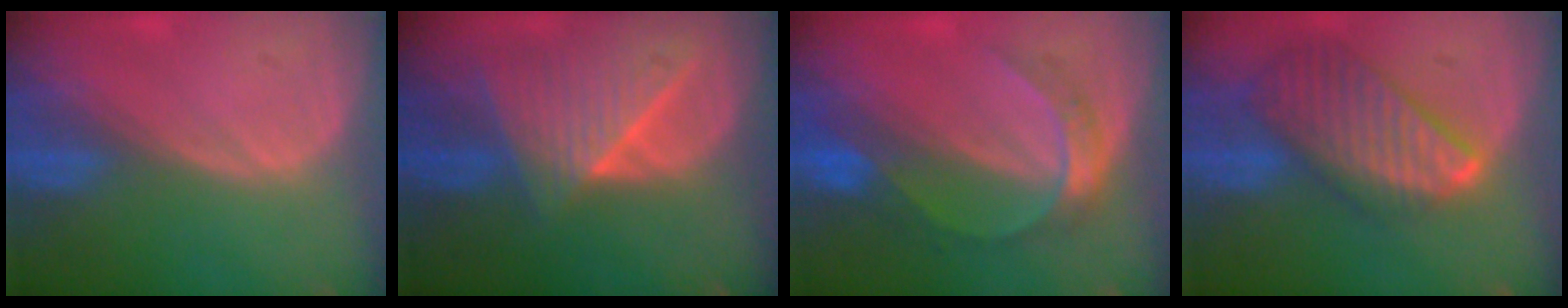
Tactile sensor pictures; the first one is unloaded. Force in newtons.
{"total": 8.0, "press": 7.3, "slide": 3.2}
{"total": 6.5, "press": 5.6, "slide": 3.3}
{"total": 9.9, "press": 8.5, "slide": 5.0}